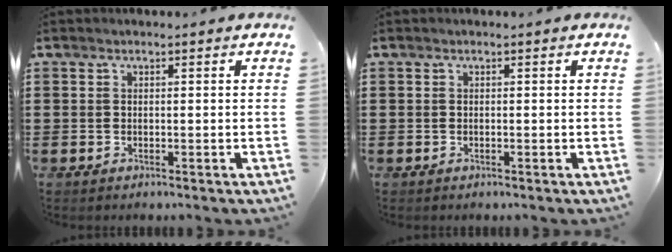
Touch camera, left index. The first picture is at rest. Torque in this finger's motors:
{"motor_torque": [-0.18, 0.05, 0.03, -0.01]}